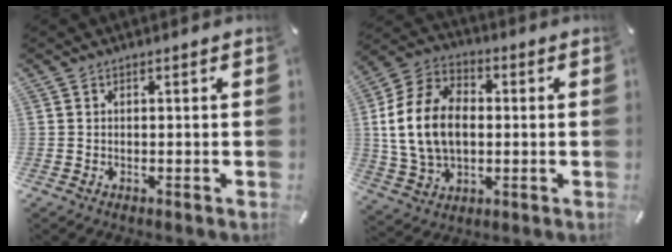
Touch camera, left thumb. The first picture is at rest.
{"total": 15.6, "force": [0.0, 11.6, 10.4], "torque": [-0.235, 0.016, -0.002]}